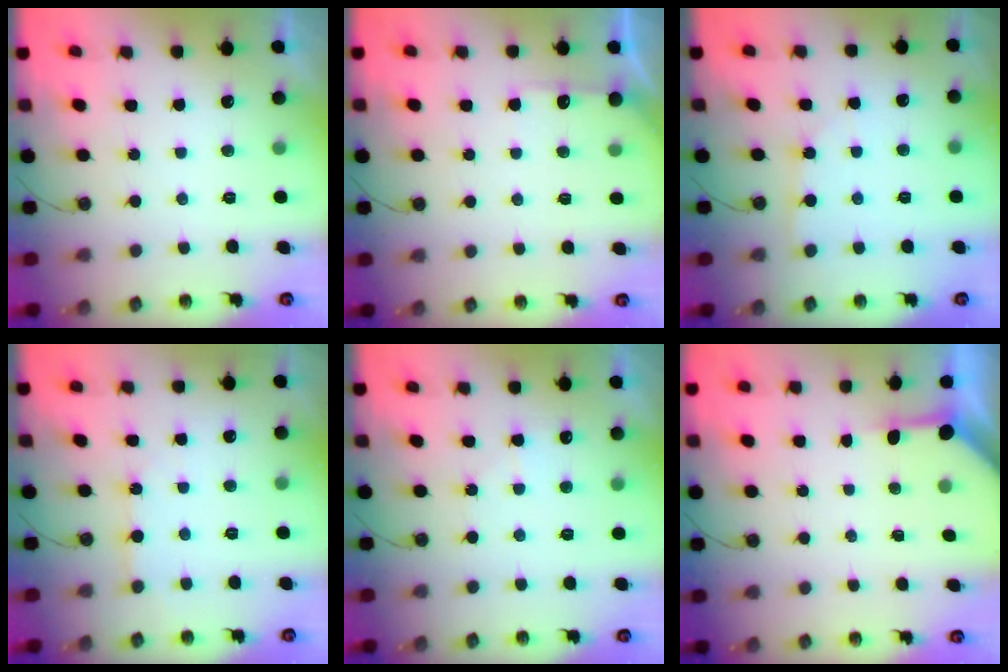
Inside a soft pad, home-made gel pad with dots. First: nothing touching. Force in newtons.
{"total": 4.1, "press": 4.1, "slide": 0.4}
{"total": 1.9, "press": 1.9, "slide": 0.2}
{"total": 3.9, "press": 3.8, "slide": 0.4}
{"total": 5.7, "press": 5.7, "slide": 0.6}
{"total": 3.4, "press": 3.4, "slide": 0.4}